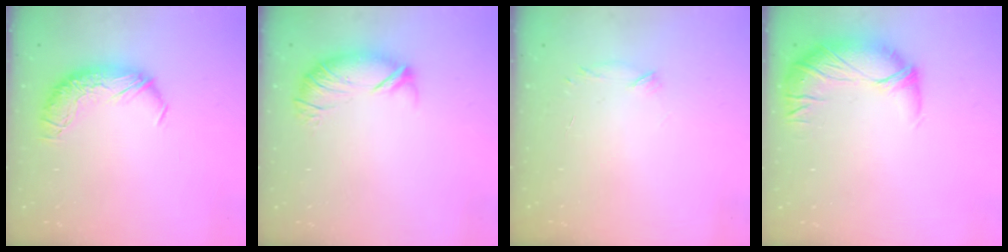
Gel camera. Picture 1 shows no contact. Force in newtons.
{"total": 3.8, "press": 3.2, "slide": 2.0}
{"total": 7.2, "press": 7.2, "slide": 0.8}
{"total": 2.9, "press": 0.7, "slide": 2.8}